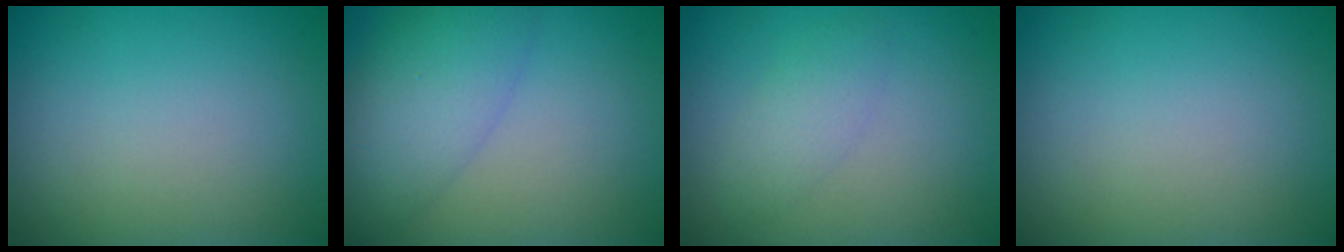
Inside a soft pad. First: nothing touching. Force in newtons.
{"total": 5.6, "press": 5.6, "slide": 0.2}
{"total": 2.0, "press": 2.0, "slide": 0.2}
{"total": 0.0}